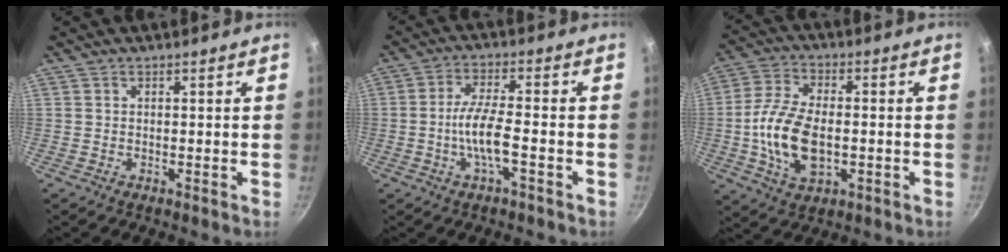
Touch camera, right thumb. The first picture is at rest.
{"total": 7.3, "force": [-2.4, 1.7, 6.7], "torque": [-0.134, 0.022, -0.052]}
{"total": 13.4, "force": [-1.8, 7.6, 11.0], "torque": [-0.206, 0.019, -0.036]}